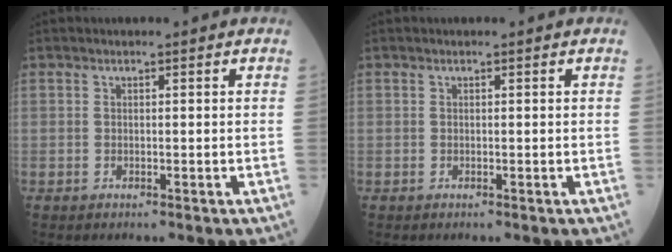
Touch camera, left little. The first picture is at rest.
{"total": 0.0}